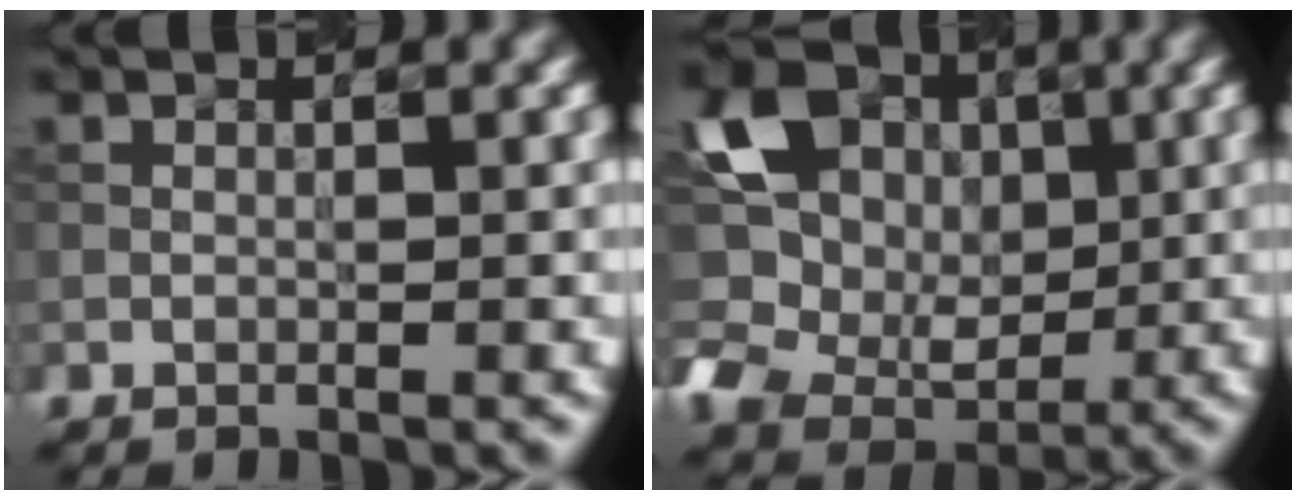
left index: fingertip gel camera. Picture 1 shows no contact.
{"total": 9.6, "force": [1.8, 7.9, 5.2], "torque": [-0.111, -0.002, 0.029]}